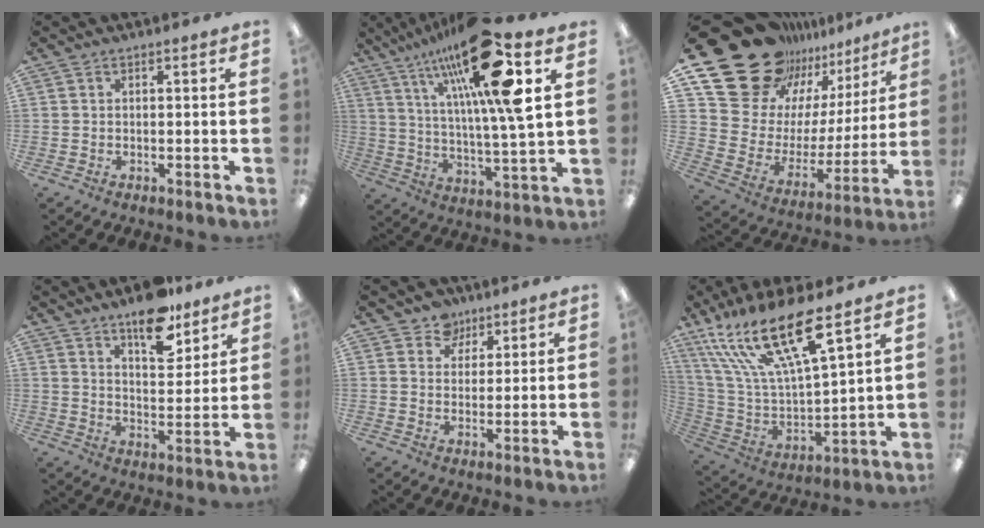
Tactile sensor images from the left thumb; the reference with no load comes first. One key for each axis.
{"total": 24.2, "fx": 13.1, "fy": 5.2, "fz": 19.7, "tx": -0.339, "ty": -0.053, "tz": 0.197}
{"total": 23.8, "fx": 18.4, "fy": 13.1, "fz": 7.4, "tx": -0.145, "ty": -0.137, "tz": 0.354}
{"total": 11.5, "fx": 8.9, "fy": 4.7, "fz": 5.6, "tx": -0.064, "ty": -0.058, "tz": 0.154}
{"total": 6.2, "fx": 4.1, "fy": 4.6, "fz": 0.7, "tx": -0.013, "ty": -0.019, "tz": 0.075}
{"total": 21.0, "fx": 14.3, "fy": 5.6, "fz": 14.3, "tx": -0.297, "ty": -0.095, "tz": 0.244}